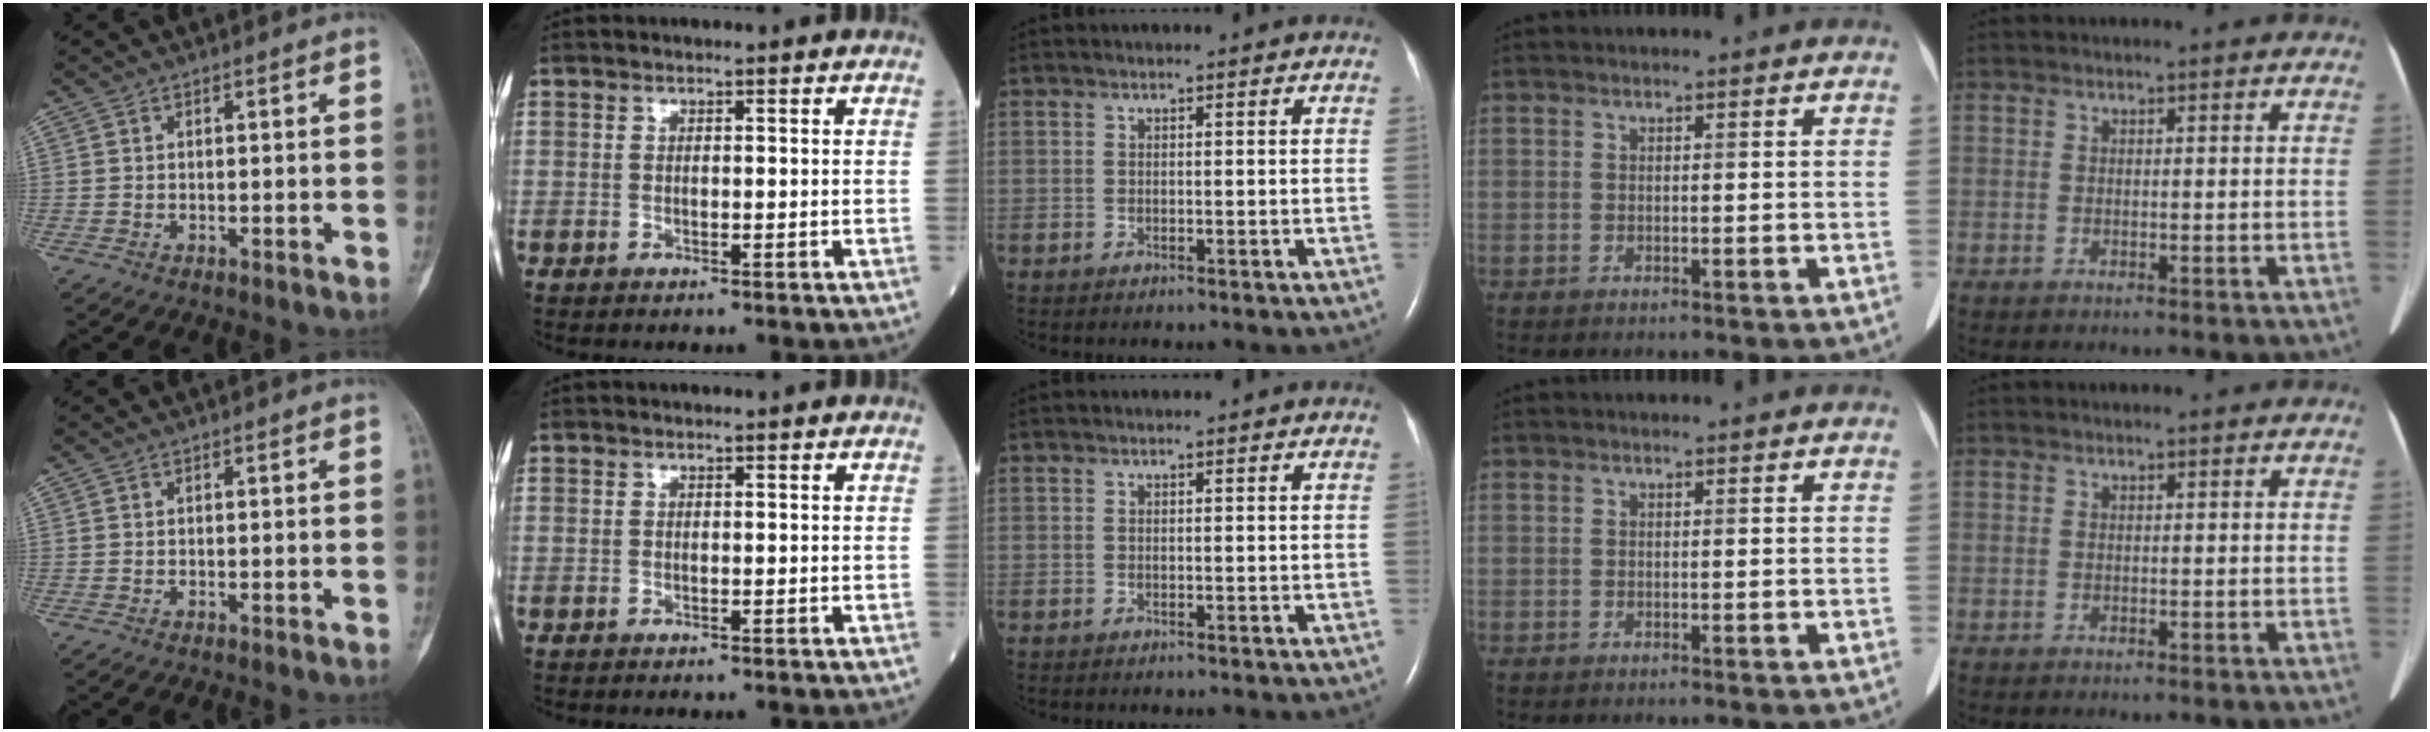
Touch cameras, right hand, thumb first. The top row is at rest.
{}